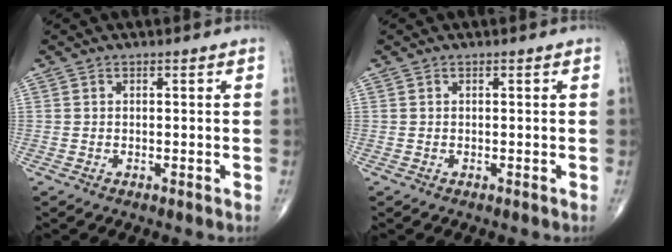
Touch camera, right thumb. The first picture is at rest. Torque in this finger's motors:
{"motor_torque": [0.21, -0.02, 0.11, 0.04, 0.00]}